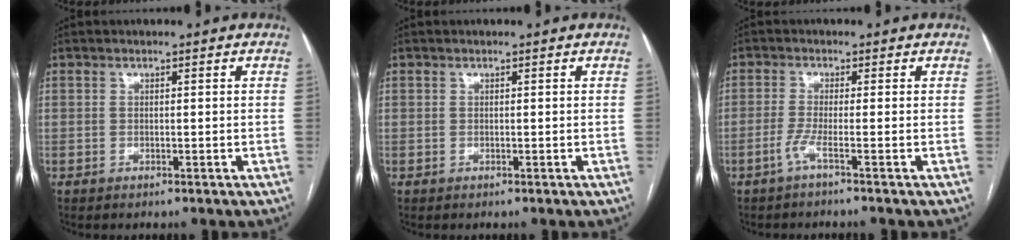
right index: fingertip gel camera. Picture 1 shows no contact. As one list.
[{"total": 0.0}, {"total": 2.4, "force": [-1.4, -1.0, 1.7], "torque": [-0.037, -0.002, -0.034]}]